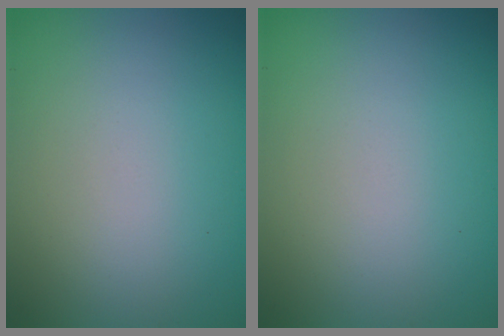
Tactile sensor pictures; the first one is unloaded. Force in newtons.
{"total": 0.0}